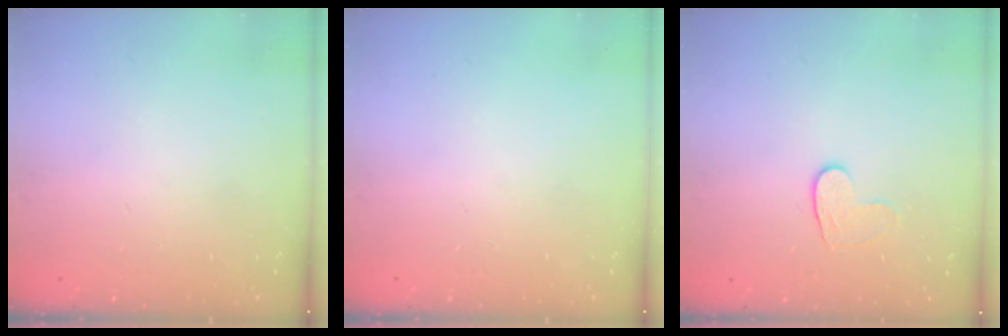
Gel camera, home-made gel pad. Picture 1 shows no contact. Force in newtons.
{"total": 0.0}
{"total": 5.6, "press": 5.5, "slide": 0.5}